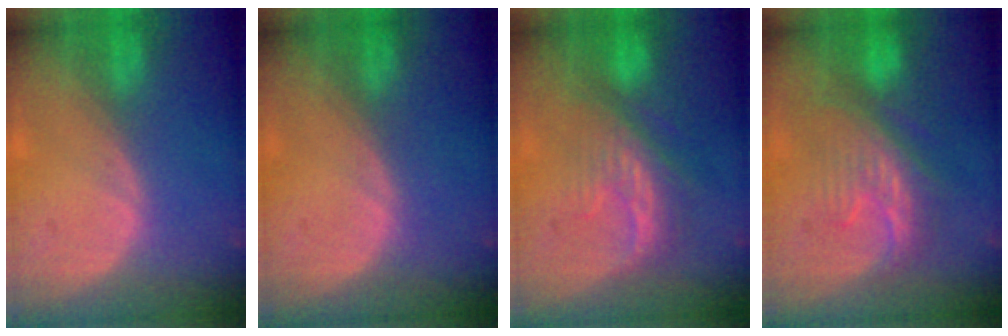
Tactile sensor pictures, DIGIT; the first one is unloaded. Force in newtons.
{"total": 0.0}
{"total": 7.9, "press": 7.1, "slide": 3.5}
{"total": 8.3, "press": 8.1, "slide": 1.9}